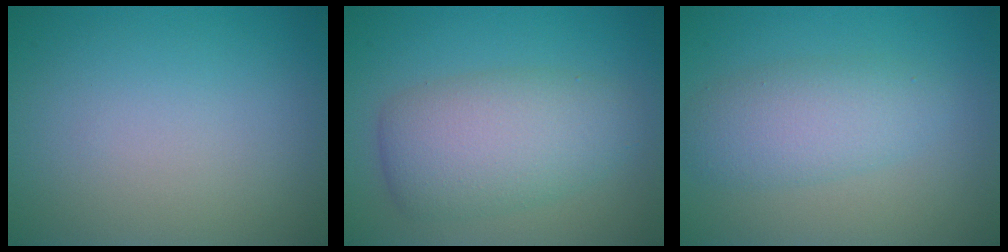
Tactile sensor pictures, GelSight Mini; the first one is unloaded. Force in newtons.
{"total": 6.0, "press": 6.0, "slide": 0.1}
{"total": 4.1, "press": 4.1, "slide": 0.1}